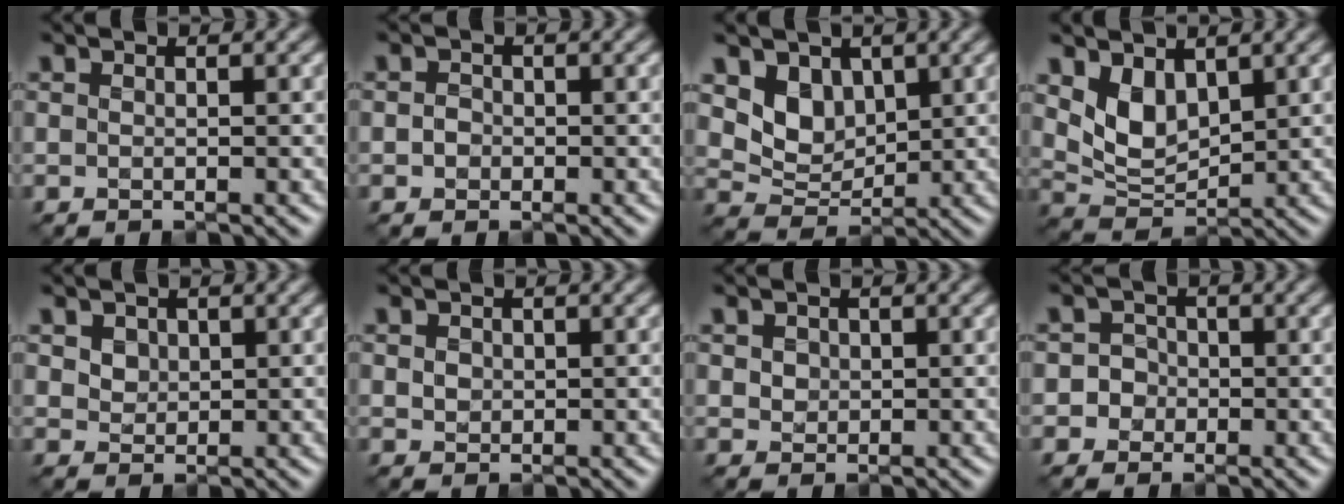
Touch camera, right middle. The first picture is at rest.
{"total": 1.2, "force": [-0.4, 1.0, 0.4], "torque": [-0.001, 0.001, -0.010]}
{"total": 3.9, "force": [1.3, 3.0, 2.1], "torque": [-0.047, -0.013, 0.016]}
{"total": 4.0, "force": [1.6, 2.6, 2.6], "torque": [-0.057, -0.015, 0.028]}
{"total": 3.0, "force": [1.4, 2.3, 1.5], "torque": [-0.048, 0.000, 0.031]}
{"total": 1.7, "force": [0.5, 1.4, 0.8], "torque": [-0.023, 0.003, 0.013]}
{"total": 2.3, "force": [0.8, 1.9, 1.1], "torque": [-0.041, 0.004, 0.022]}
{"total": 2.9, "force": [-0.5, 2.8, 0.6], "torque": [0.013, 0.013, -0.017]}